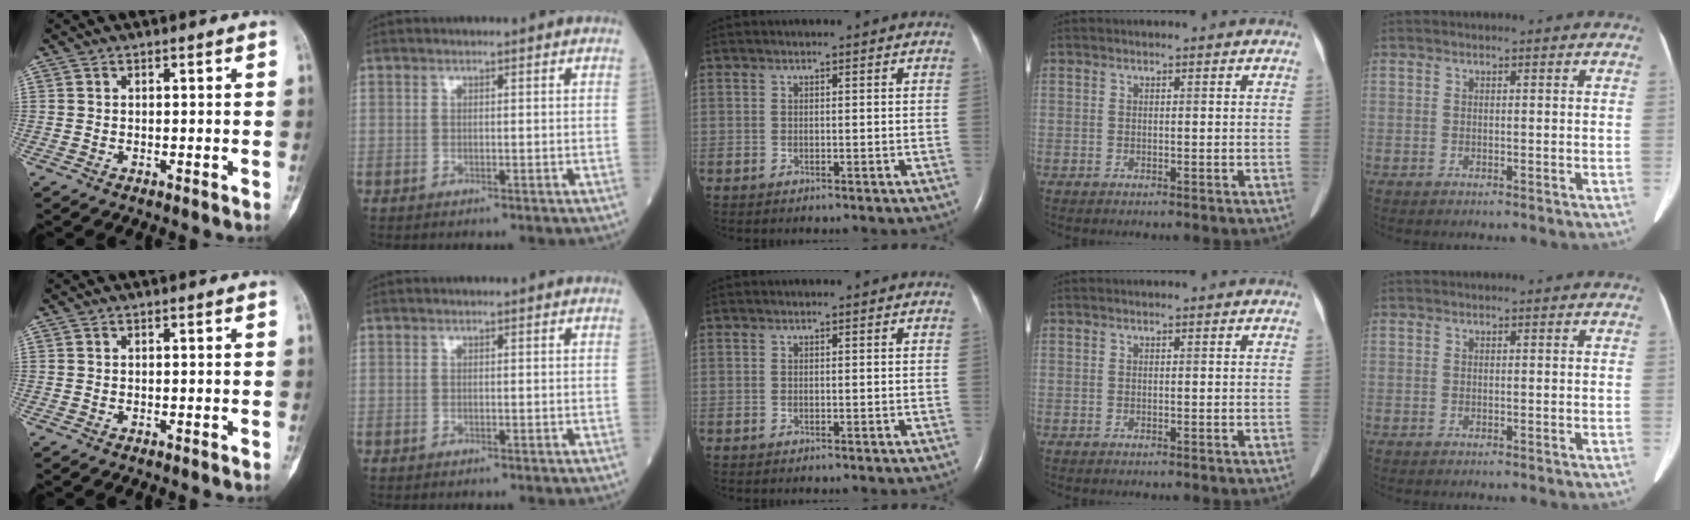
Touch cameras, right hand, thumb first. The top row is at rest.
{}